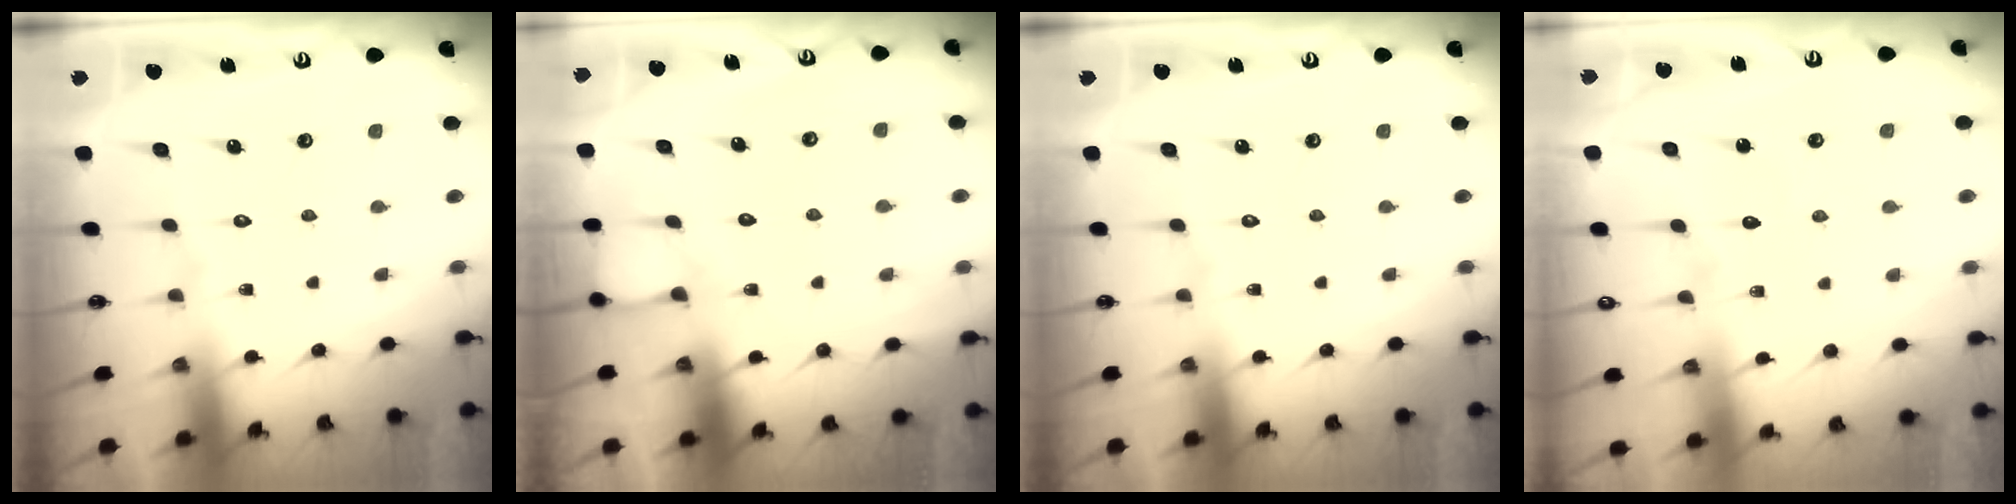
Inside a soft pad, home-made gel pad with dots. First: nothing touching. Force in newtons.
{"total": 4.4, "press": 4.3, "slide": 0.5}
{"total": 0.0}
{"total": 3.5, "press": 3.5, "slide": 0.5}